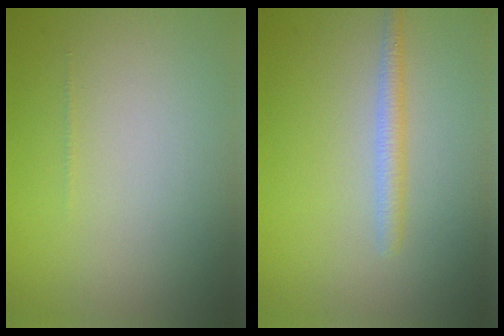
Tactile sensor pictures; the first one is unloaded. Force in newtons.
{"total": 1.7, "press": 1.7, "slide": 0.1}